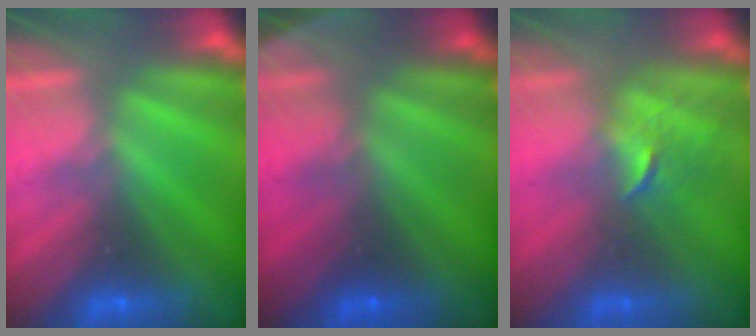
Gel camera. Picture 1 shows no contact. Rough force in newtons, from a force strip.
{"total": 2.8}
{"total": 2.5}